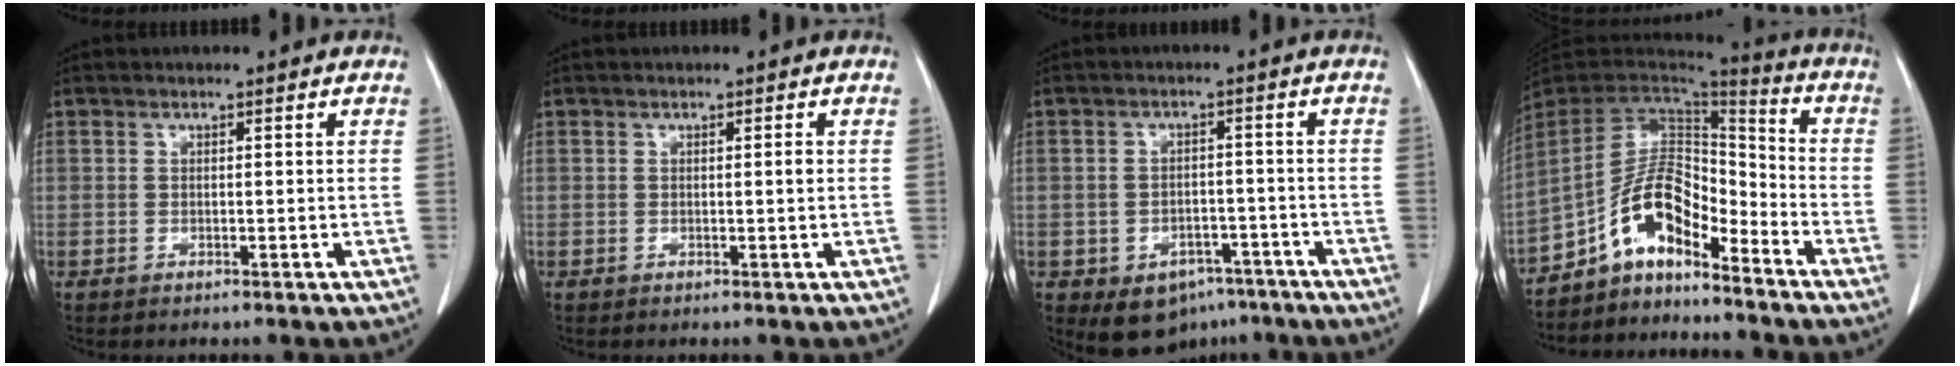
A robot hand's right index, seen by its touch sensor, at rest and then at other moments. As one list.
[{"total": 0.7, "force": [0.1, 0.0, 0.7], "torque": [-0.012, -0.001, 0.001]}, {"total": 7.8, "force": [-4.9, 5.3, 3.1], "torque": [-0.039, 0.012, -0.060]}, {"total": 10.7, "force": [-7.7, 3.9, 6.3], "torque": [-0.115, 0.032, -0.141]}]